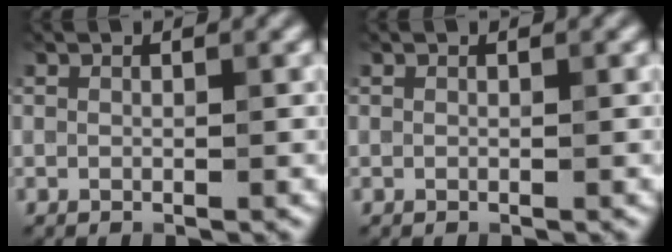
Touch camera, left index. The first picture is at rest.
{"total": 0.0}